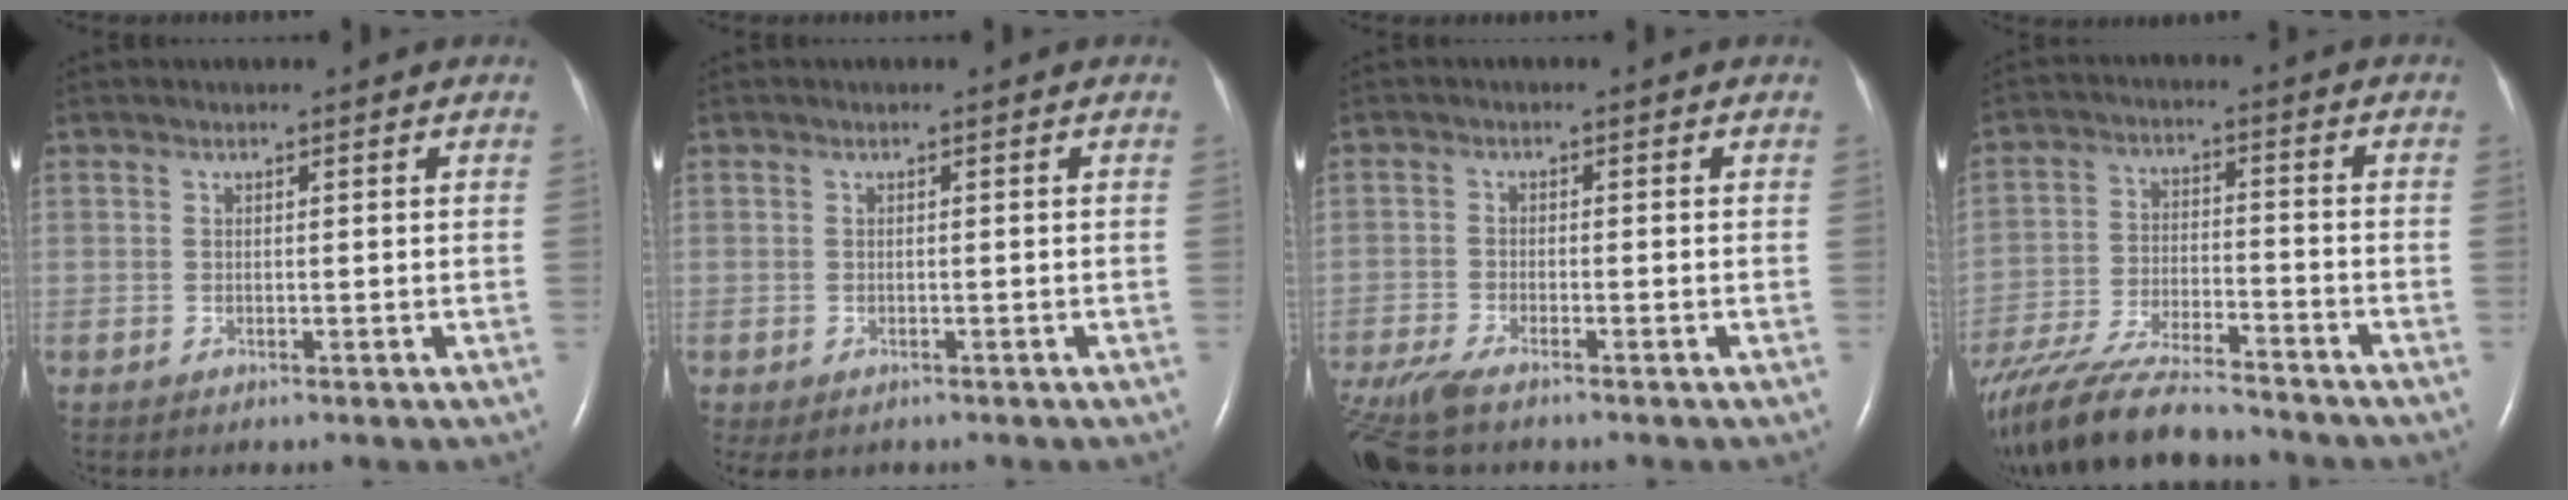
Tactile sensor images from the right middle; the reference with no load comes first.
{"total": 1.6, "force": [-1.1, 1.0, 0.7], "torque": [-0.013, -0.002, -0.010]}
{"total": 8.1, "force": [-6.5, 1.5, 4.6], "torque": [-0.098, -0.020, -0.122]}
{"total": 18.4, "force": [-15.9, 2.7, 8.8], "torque": [-0.189, -0.037, -0.275]}